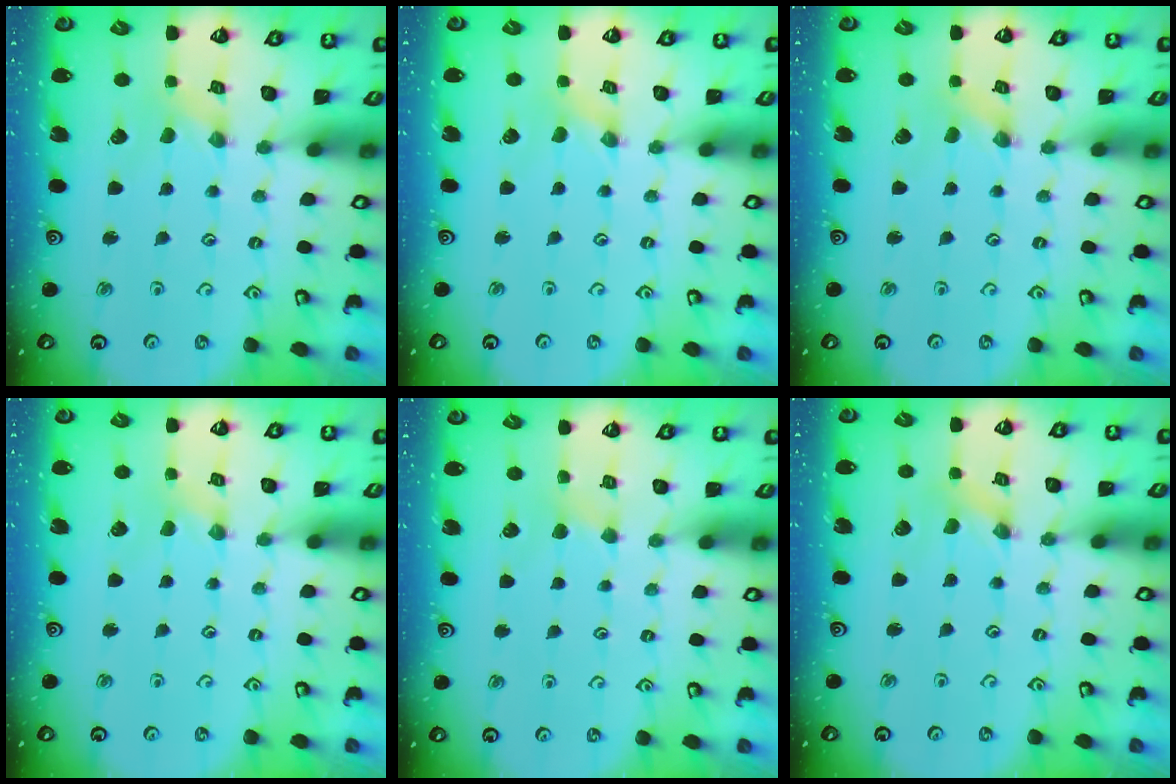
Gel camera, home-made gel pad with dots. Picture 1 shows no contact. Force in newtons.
{"total": 0.0}
{"total": 0.0}
{"total": 1.2, "press": 1.2, "slide": 0.3}
{"total": 2.1, "press": 2.1, "slide": 0.4}
{"total": 0.0}